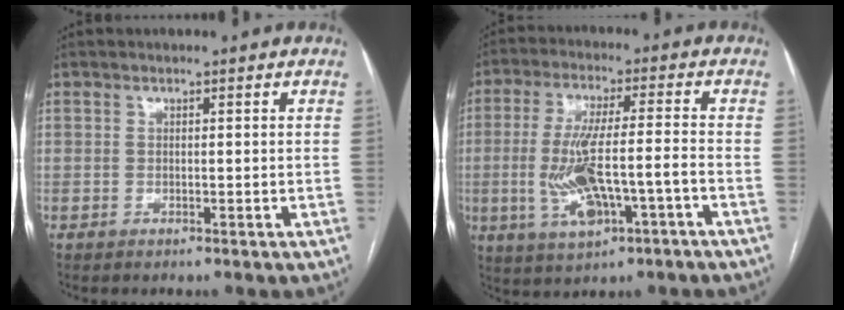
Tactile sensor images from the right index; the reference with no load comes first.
{"total": 11.5, "force": [-3.4, 2.2, 10.8], "torque": [-0.217, 0.000, -0.053]}